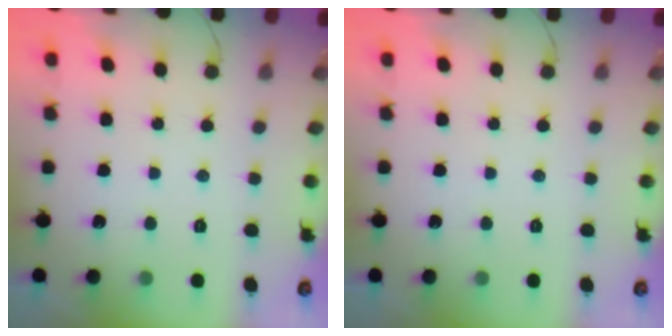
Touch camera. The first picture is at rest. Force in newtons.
{"total": 0.0}